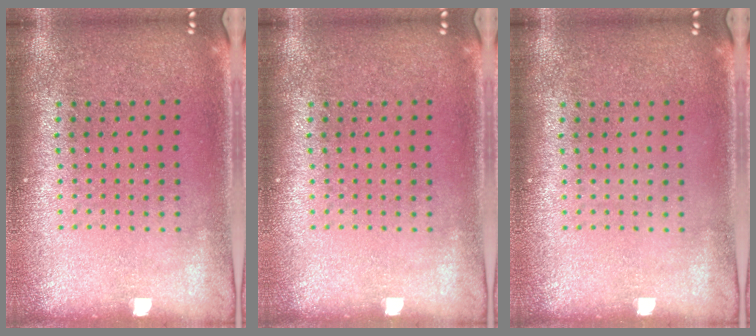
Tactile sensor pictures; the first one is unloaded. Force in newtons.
{"total": 0.0}
{"total": 0.0}